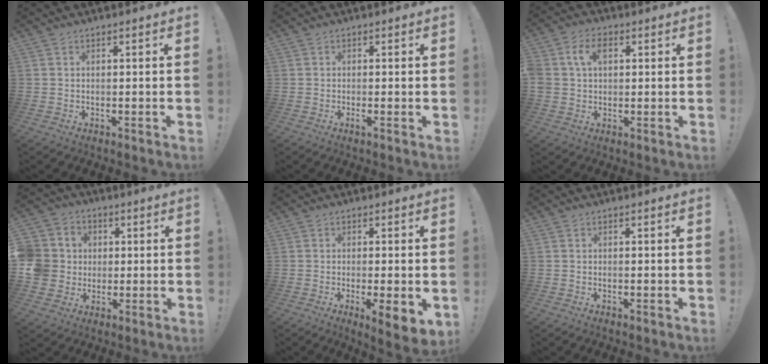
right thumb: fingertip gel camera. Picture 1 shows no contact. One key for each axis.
{"total": 1.5, "fx": -0.3, "fy": -0.3, "fz": 1.4, "tx": -0.018, "ty": -0.007, "tz": -0.008}
{"total": 7.6, "fx": 2.0, "fy": 5.4, "fz": 4.8, "tx": -0.093, "ty": 0.013, "tz": 0.039}
{"total": 10.9, "fx": 0.3, "fy": 10.3, "fz": 3.6, "tx": -0.075, "ty": 0.006, "tz": 0.011}
{"total": 6.6, "fx": -0.9, "fy": 0.8, "fz": 6.5, "tx": -0.089, "ty": -0.008, "tz": -0.008}
{"total": 0.0}